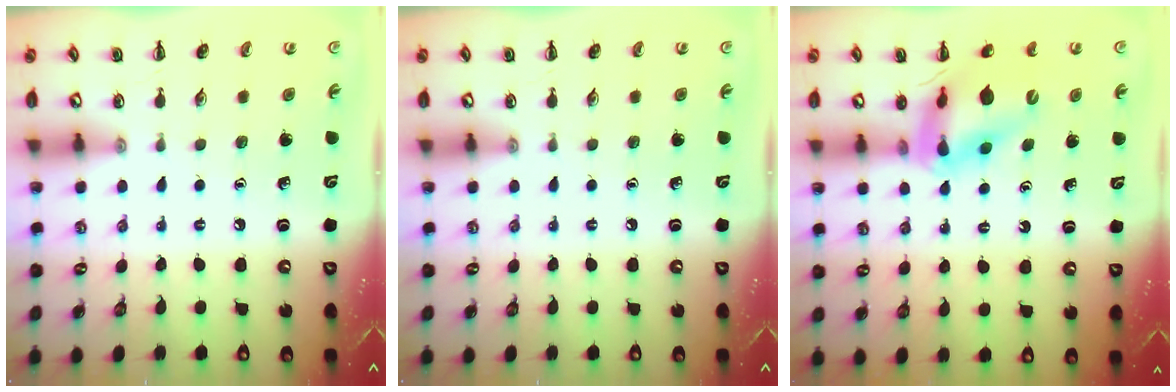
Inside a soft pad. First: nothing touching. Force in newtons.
{"total": 0.0}
{"total": 13.1, "press": 12.6, "slide": 3.8}